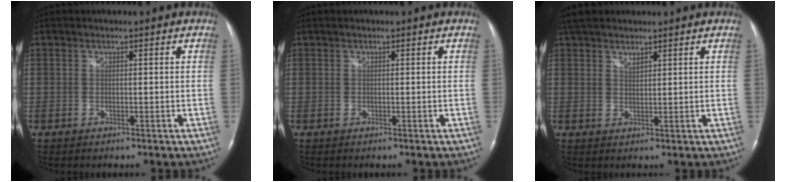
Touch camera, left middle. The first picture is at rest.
{"total": 0.0}
{"total": 4.8, "force": [3.9, 1.6, 2.2], "torque": [-0.047, 0.010, 0.075]}